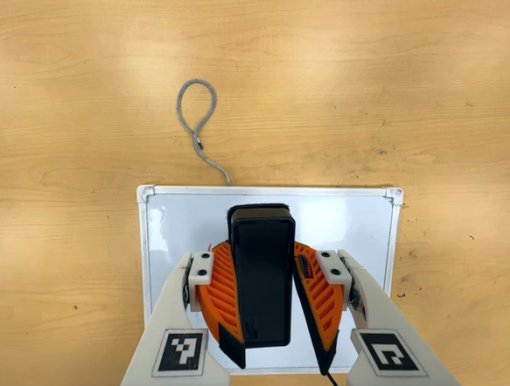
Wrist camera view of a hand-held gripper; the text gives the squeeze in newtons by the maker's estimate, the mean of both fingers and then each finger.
{"total": 9.6, "left": 9.5, "right": 9.7}